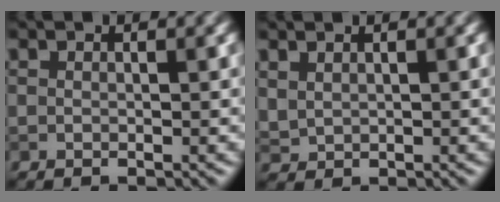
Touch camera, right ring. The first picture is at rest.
{"total": 1.0, "force": [0.8, 0.6, 0.3], "torque": [-0.008, -0.002, 0.023]}